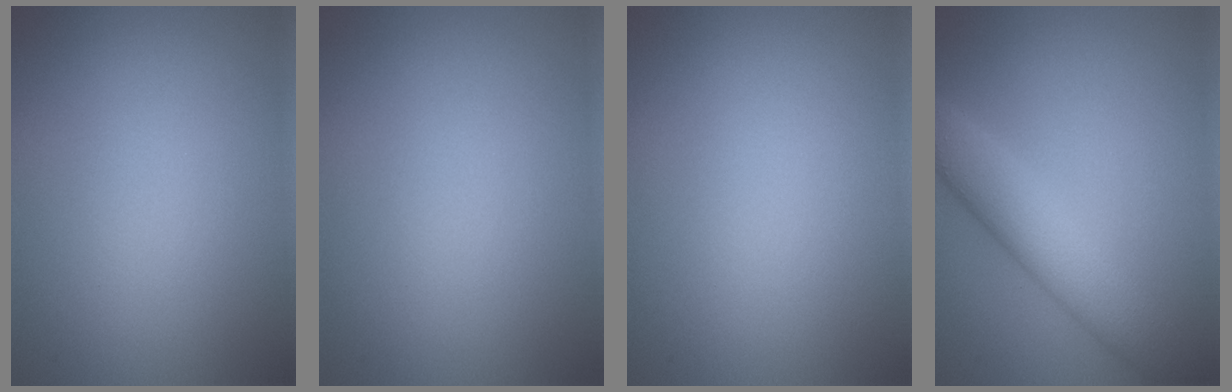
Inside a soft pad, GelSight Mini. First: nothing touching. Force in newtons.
{"total": 0.0}
{"total": 0.0}
{"total": 5.4, "press": 5.4, "slide": 0.1}